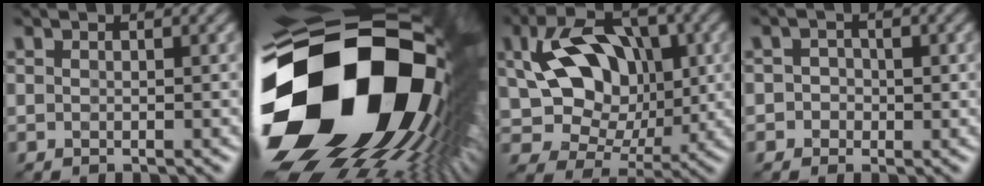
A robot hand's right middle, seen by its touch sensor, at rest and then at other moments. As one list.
[{"total": 22.3, "force": [-2.1, 14.1, 17.1], "torque": [-0.333, -0.091, -0.014]}, {"total": 9.7, "force": [1.3, 6.3, 7.2], "torque": [-0.136, -0.002, 0.021]}, {"total": 1.3, "force": [-0.5, 1.2, 0.2], "torque": [0.015, 0.005, -0.016]}]